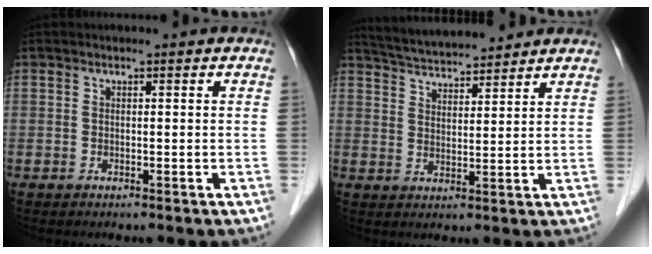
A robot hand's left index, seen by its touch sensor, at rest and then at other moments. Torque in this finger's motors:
{"motor_torque": [-0.03, -0.22, 0.21, 0.04]}